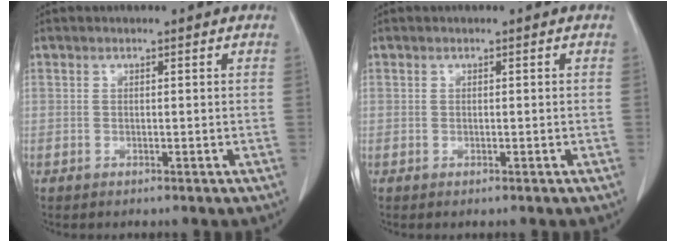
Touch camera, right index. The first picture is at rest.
{"total": 0.7, "force": [-0.2, 0.4, 0.5], "torque": [-0.017, -0.002, -0.001]}